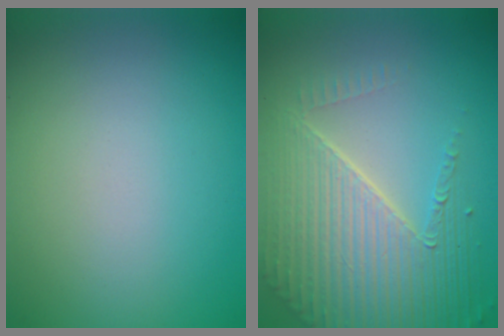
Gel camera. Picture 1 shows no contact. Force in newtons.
{"total": 7.7, "press": 5.4, "slide": 5.5}